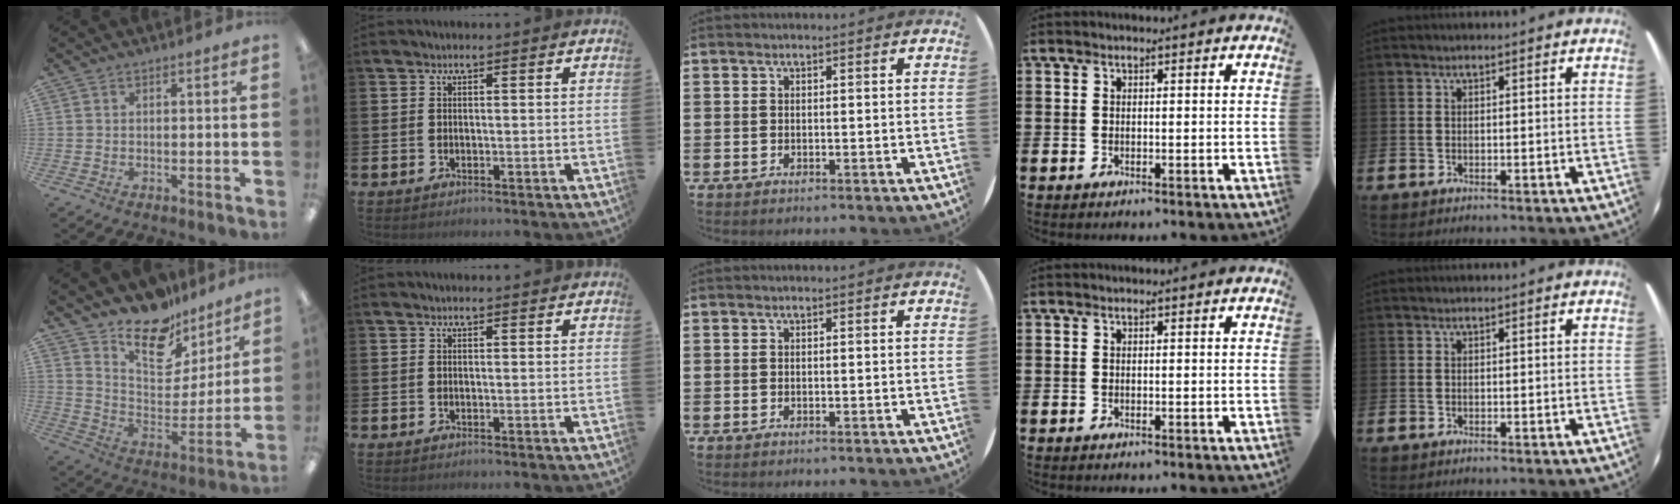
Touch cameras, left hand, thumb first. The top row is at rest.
{"thumb": {"total": 15.9, "force": [13.0, 7.0, 5.7], "torque": [-0.111, -0.100, 0.236]}}